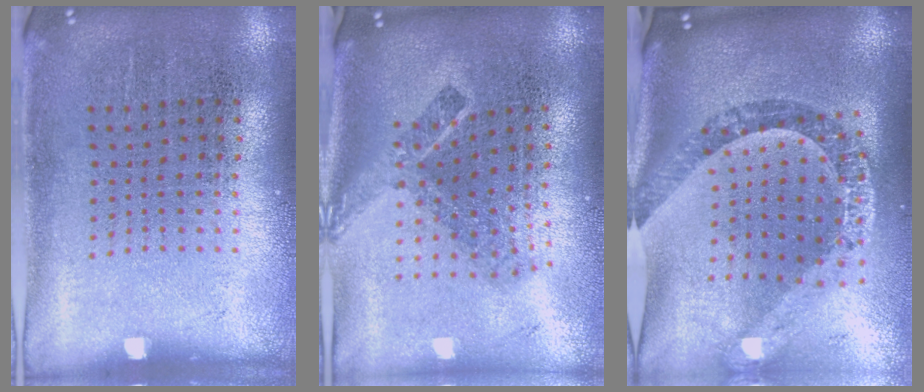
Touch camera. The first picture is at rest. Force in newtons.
{"total": 2.4, "press": 1.6, "slide": 1.7}
{"total": 2.4, "press": 1.9, "slide": 1.5}